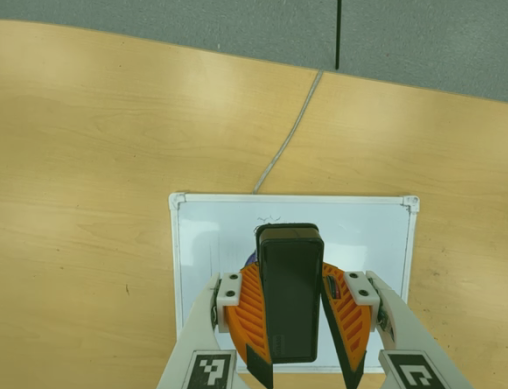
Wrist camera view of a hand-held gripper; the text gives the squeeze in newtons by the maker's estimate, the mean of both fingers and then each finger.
{"total": 9.7, "left": 9.1, "right": 10.3}